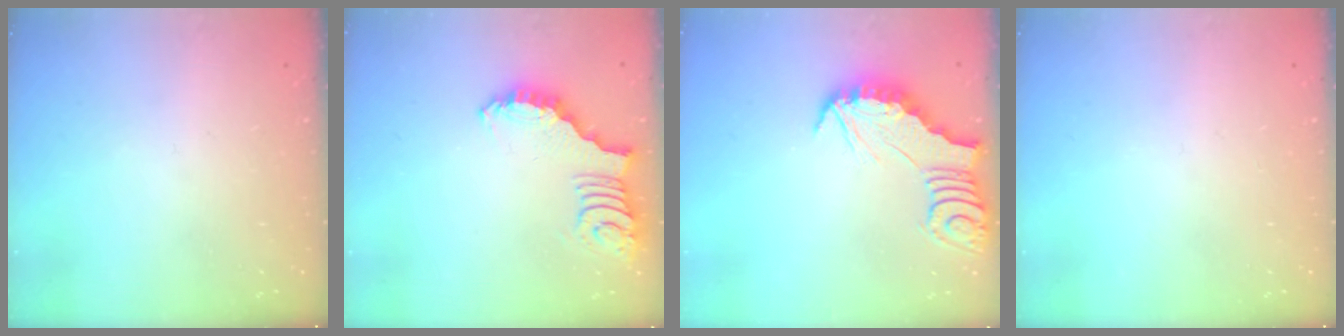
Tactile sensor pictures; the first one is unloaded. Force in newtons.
{"total": 2.6, "press": 2.5, "slide": 0.5}
{"total": 2.7, "press": 2.7, "slide": 0.3}
{"total": 0.0}